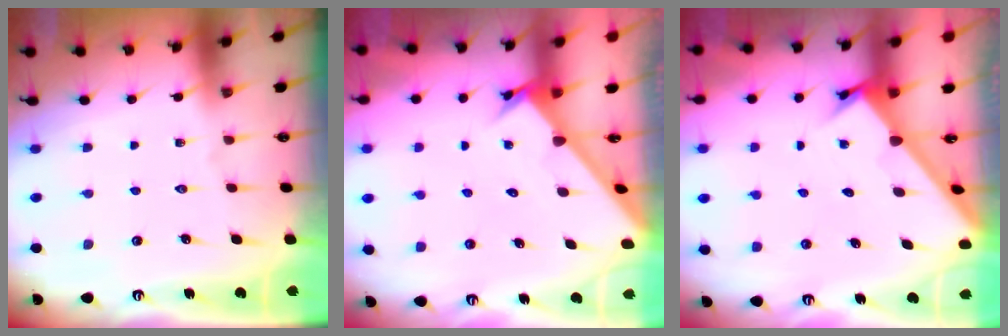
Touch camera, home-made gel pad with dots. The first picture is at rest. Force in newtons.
{"total": 2.6, "press": 2.6, "slide": 0.3}
{"total": 2.1, "press": 2.1, "slide": 0.2}